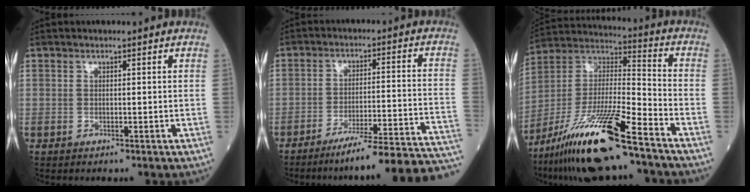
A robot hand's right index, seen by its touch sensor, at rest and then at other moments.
{"total": 20.6, "force": [-18.4, -1.2, 9.2], "torque": [-0.061, 0.000, -0.250]}
{"total": 19.6, "force": [-13.1, 1.6, 14.5], "torque": [-0.303, -0.030, -0.238]}